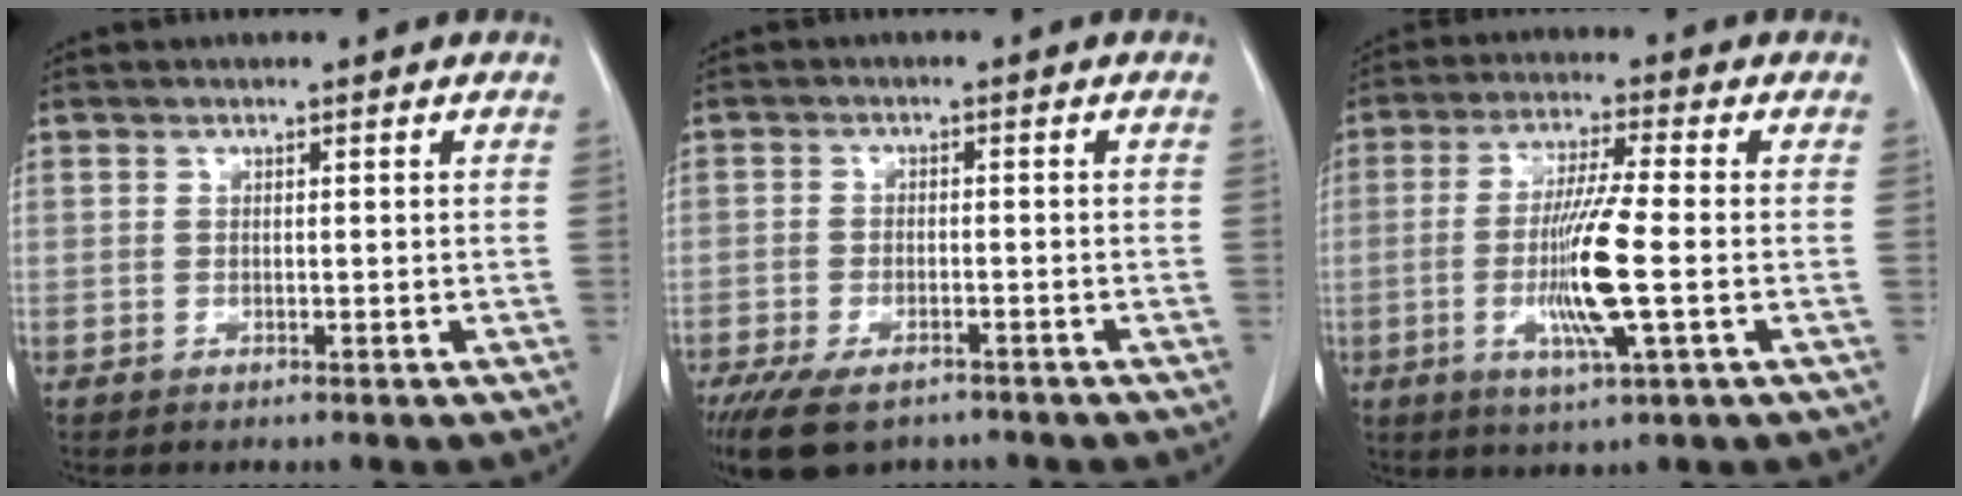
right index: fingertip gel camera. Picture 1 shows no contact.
{"total": 9.6, "force": [-7.0, 4.0, 5.2], "torque": [-0.096, -0.011, -0.108]}
{"total": 10.6, "force": [-2.0, 0.0, 10.4], "torque": [-0.205, -0.013, -0.042]}